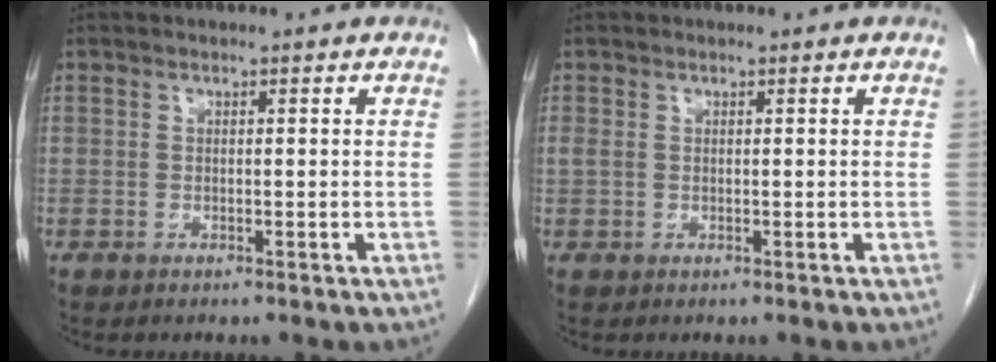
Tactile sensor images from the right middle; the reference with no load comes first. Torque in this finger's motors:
{"motor_torque": [0.96, -0.08, 0.31, 0.04]}